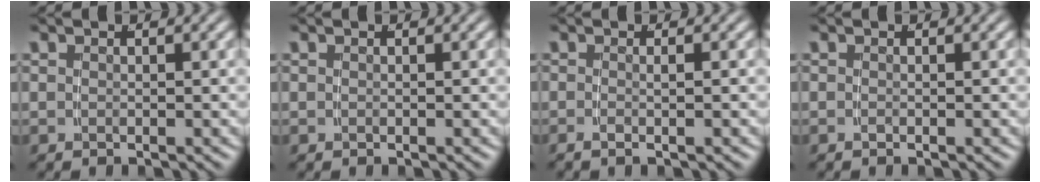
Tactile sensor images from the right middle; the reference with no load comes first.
{"total": 0.0}
{"total": 1.2, "force": [-0.9, -0.1, 0.7], "torque": [-0.019, -0.005, -0.011]}
{"total": 0.5, "force": [-0.3, -0.4, 0.0], "torque": [-0.001, -0.002, -0.004]}